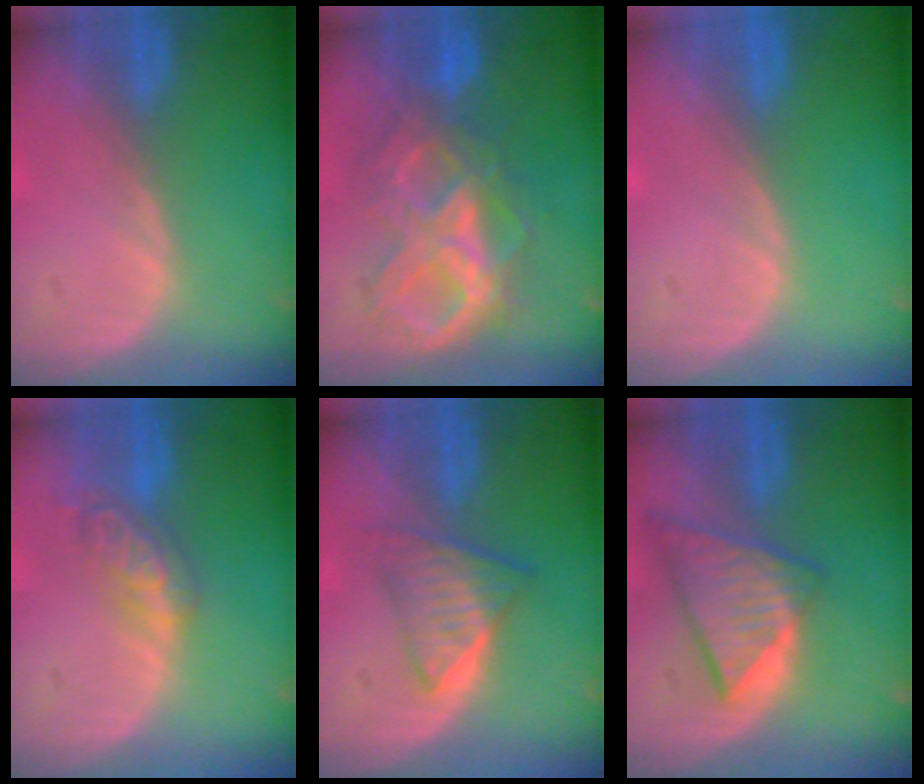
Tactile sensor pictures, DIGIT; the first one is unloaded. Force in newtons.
{"total": 9.9, "press": 9.8, "slide": 1.3}
{"total": 0.0}
{"total": 5.7, "press": 4.9, "slide": 2.9}
{"total": 6.0, "press": 5.2, "slide": 3.1}
{"total": 9.0, "press": 7.8, "slide": 4.4}